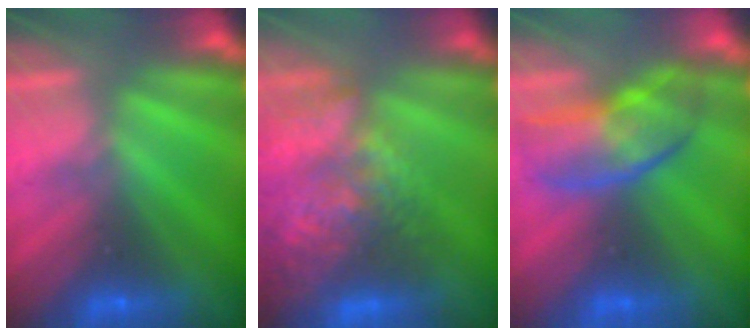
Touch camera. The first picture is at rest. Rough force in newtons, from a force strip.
{"total": 7.6}
{"total": 2.7}